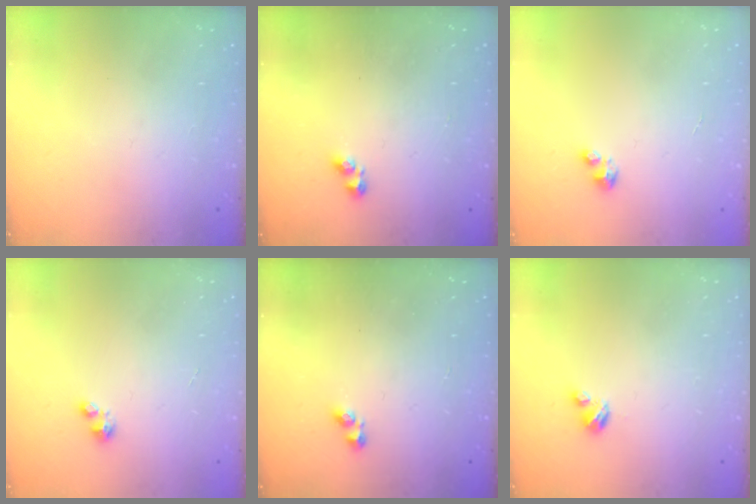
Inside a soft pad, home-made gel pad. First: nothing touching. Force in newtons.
{"total": 2.4, "press": 2.3, "slide": 0.4}
{"total": 2.0, "press": 2.0, "slide": 0.2}
{"total": 0.9, "press": 0.9, "slide": 0.1}
{"total": 1.9, "press": 1.9, "slide": 0.3}
{"total": 2.9, "press": 2.9, "slide": 0.3}